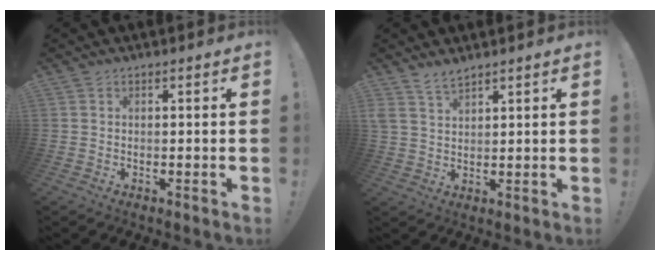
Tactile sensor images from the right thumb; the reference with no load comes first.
{"total": 4.7, "force": [4.0, 1.6, 1.8], "torque": [-0.037, -0.019, 0.077]}